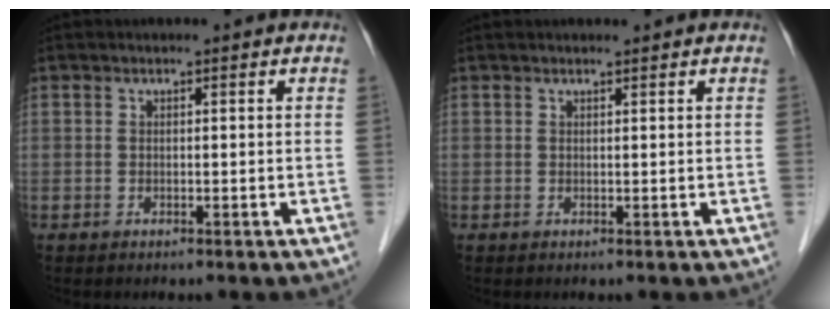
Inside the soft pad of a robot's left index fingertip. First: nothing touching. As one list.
[{"total": 1.1, "force": [1.1, 0.1, 0.4], "torque": [-0.007, 0.011, 0.019]}]